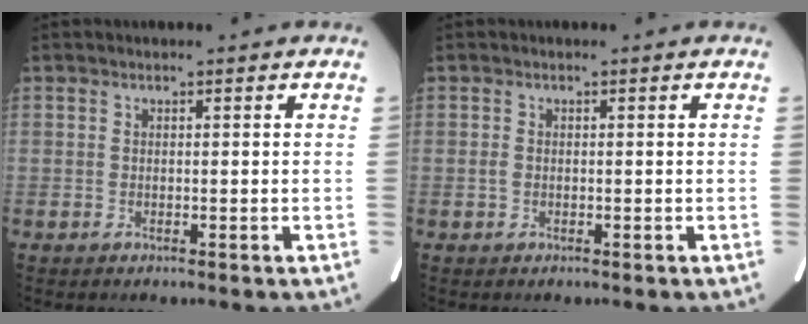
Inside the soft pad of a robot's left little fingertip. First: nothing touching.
{"total": 0.7, "force": [-0.1, 0.5, 0.5], "torque": [-0.014, 0.000, -0.002]}